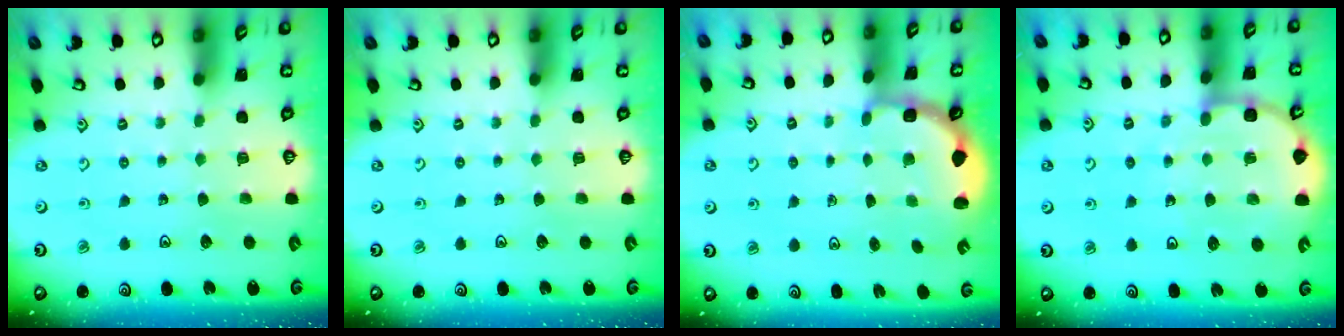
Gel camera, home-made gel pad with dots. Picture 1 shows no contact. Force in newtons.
{"total": 0.0}
{"total": 2.8, "press": 2.5, "slide": 1.4}
{"total": 8.0, "press": 7.4, "slide": 2.9}